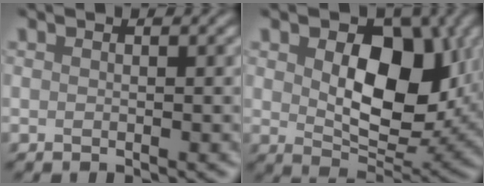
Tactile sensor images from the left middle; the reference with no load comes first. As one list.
[{"total": 7.4, "force": [1.1, 4.3, 5.9], "torque": [-0.124, -0.001, 0.042]}]